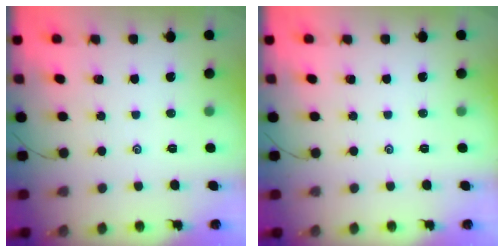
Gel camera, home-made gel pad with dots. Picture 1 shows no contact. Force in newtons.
{"total": 0.0}